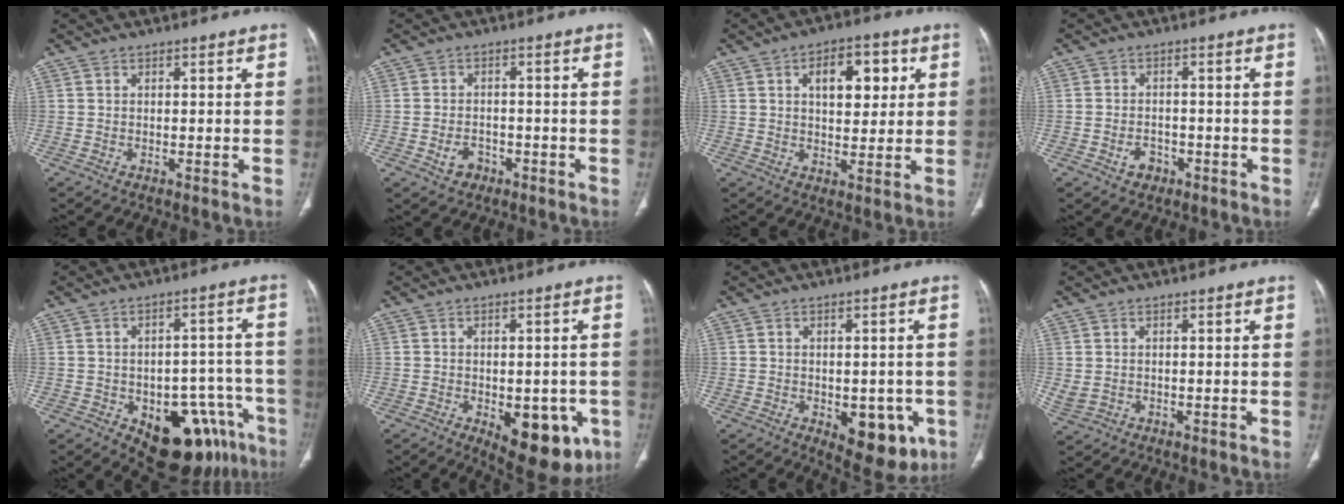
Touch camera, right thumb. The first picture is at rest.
{"total": 3.7, "force": [-1.7, 2.9, 1.7], "torque": [-0.022, 0.014, -0.022]}
{"total": 10.4, "force": [3.3, 5.8, 7.9], "torque": [-0.078, 0.000, 0.047]}
{"total": 3.4, "force": [-1.6, 2.6, 1.5], "torque": [-0.017, 0.015, -0.021]}
{"total": 17.8, "force": [-8.9, 9.9, 11.8], "torque": [-0.077, 0.059, -0.105]}
{"total": 13.6, "force": [-4.9, 7.1, 10.5], "torque": [-0.110, 0.003, -0.048]}
{"total": 10.9, "force": [-3.6, 6.0, 8.4], "torque": [-0.069, 0.004, -0.032]}
{"total": 2.3, "force": [0.3, 1.7, 1.5], "torque": [-0.040, 0.002, 0.016]}